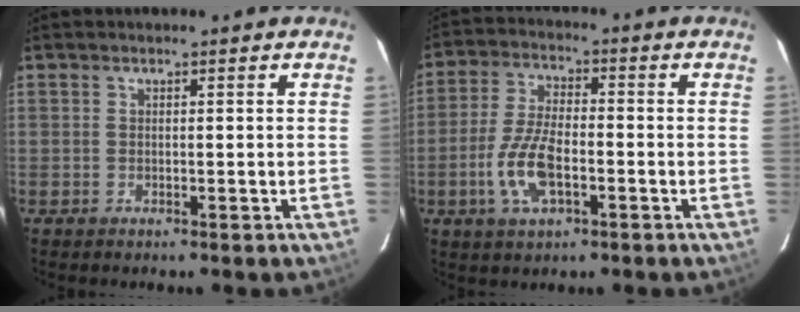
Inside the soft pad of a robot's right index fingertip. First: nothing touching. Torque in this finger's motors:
{"motor_torque": [1.02, -0.35, 0.59, 0.14]}